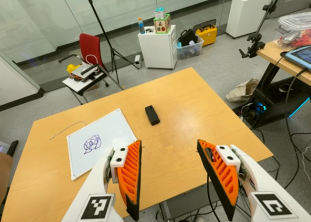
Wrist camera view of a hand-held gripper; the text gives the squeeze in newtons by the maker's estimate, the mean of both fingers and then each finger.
{"total": 0.0}